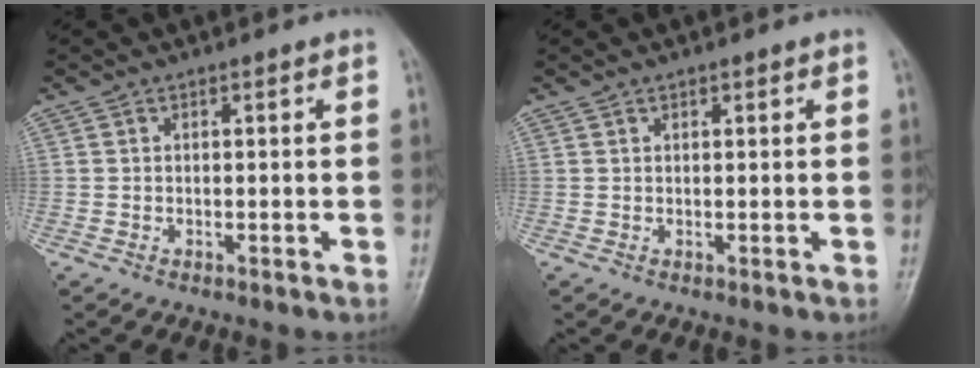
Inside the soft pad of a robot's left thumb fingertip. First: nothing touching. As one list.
[{"total": 0.7, "force": [0.5, 0.4, 0.4], "torque": [-0.002, -0.001, 0.006]}]